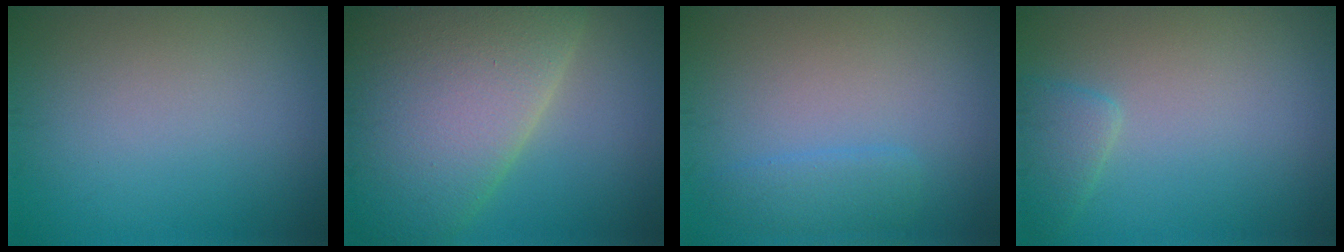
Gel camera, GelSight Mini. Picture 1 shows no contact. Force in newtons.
{"total": 11.4, "press": 11.4, "slide": 0.5}
{"total": 1.8, "press": 1.8, "slide": 0.2}
{"total": 1.8, "press": 1.8, "slide": 0.2}